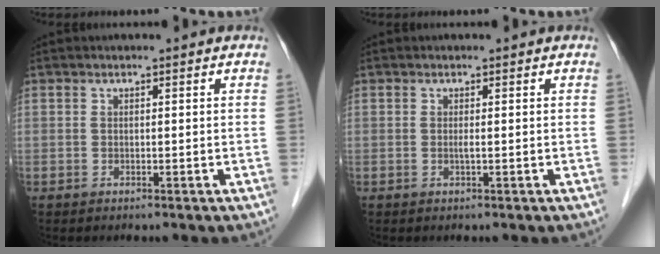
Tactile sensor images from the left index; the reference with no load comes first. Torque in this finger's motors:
{"motor_torque": [0.11, 0.08, 0.00, 0.00]}